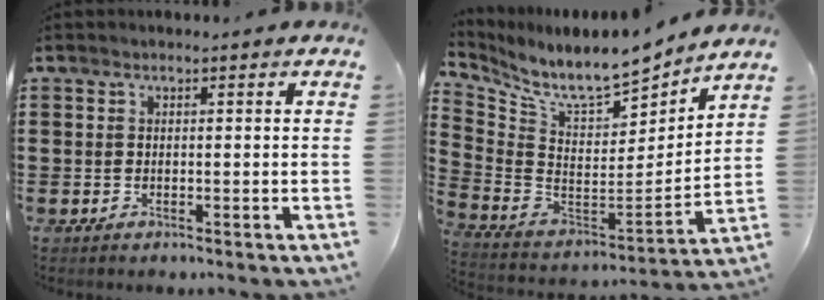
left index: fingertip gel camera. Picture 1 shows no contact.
{"total": 8.4, "force": [7.5, 1.4, 3.4], "torque": [-0.096, -0.069, 0.125]}